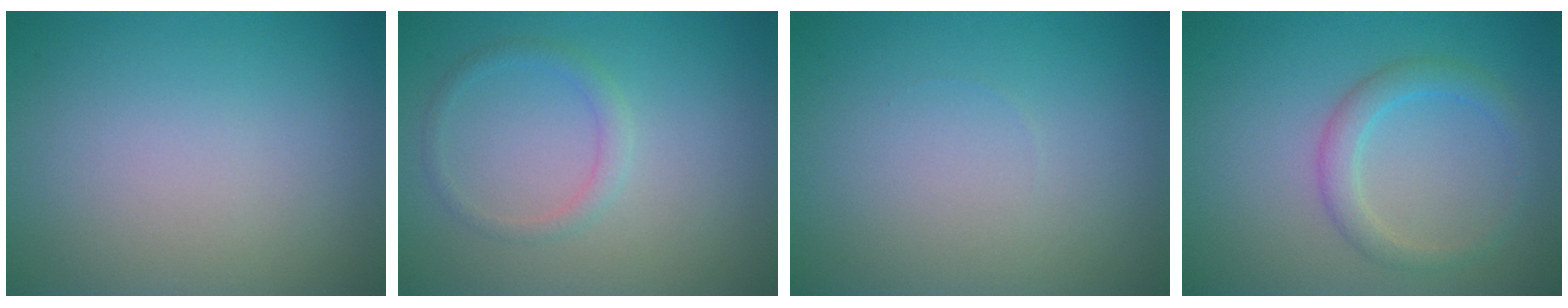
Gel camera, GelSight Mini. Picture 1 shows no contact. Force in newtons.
{"total": 1.4, "press": 1.4, "slide": 0.1}
{"total": 0.0}
{"total": 2.4, "press": 2.4, "slide": 0.1}